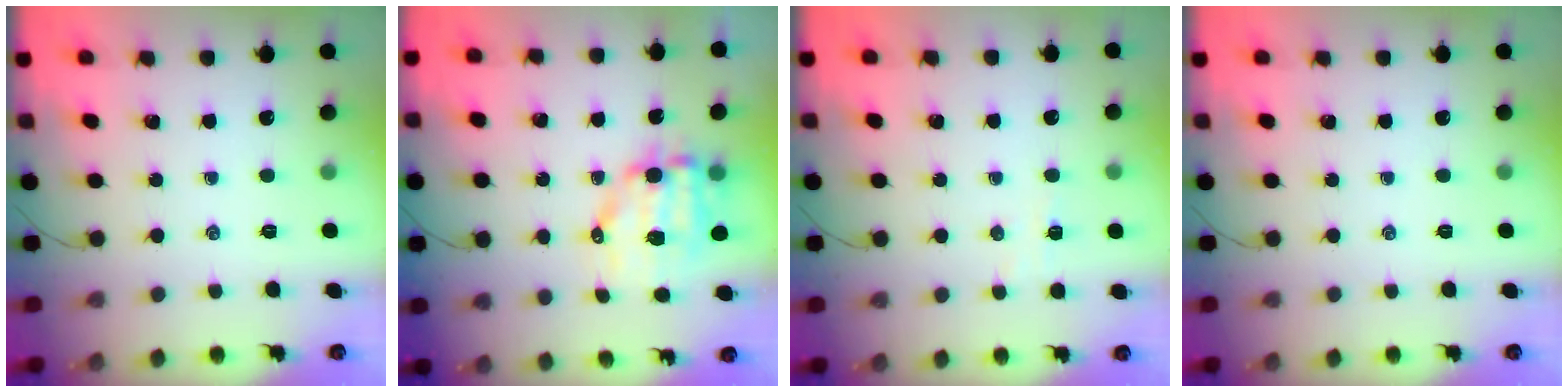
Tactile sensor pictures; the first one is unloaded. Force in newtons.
{"total": 9.5, "press": 9.2, "slide": 2.2}
{"total": 3.5, "press": 3.3, "slide": 1.3}
{"total": 0.0}